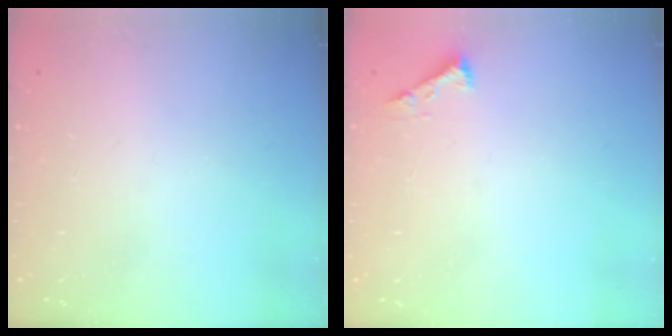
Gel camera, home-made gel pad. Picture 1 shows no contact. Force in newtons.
{"total": 2.3, "press": 2.3, "slide": 0.3}